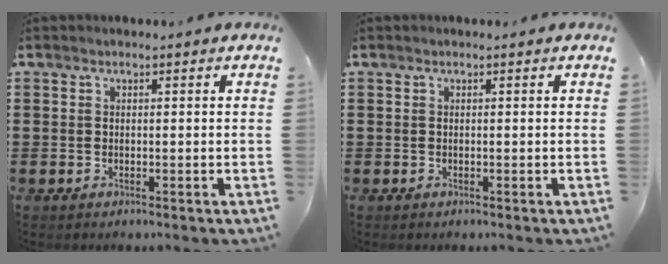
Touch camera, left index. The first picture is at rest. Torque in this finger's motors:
{"motor_torque": [0.00, 0.00, 0.00, 0.00]}